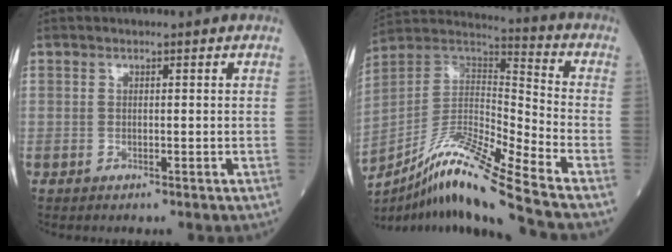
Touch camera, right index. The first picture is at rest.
{"total": 17.4, "force": [-12.6, -0.8, 11.9], "torque": [-0.236, -0.006, -0.229]}